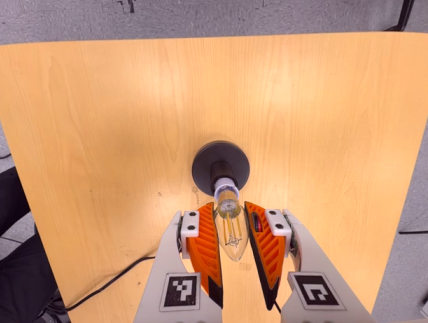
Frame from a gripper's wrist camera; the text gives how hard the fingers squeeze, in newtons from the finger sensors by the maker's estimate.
{"total": 12.0, "left": 11.6, "right": 12.3}